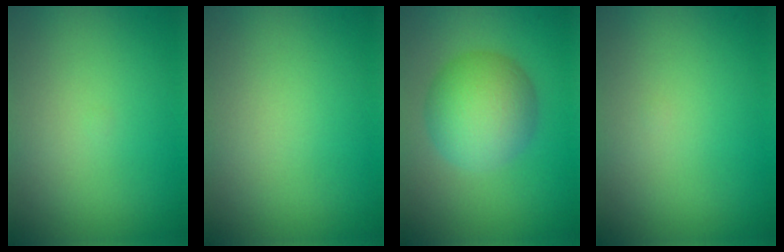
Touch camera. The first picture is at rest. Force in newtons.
{"total": 0.0}
{"total": 6.3, "press": 6.3, "slide": 0.1}
{"total": 0.0}